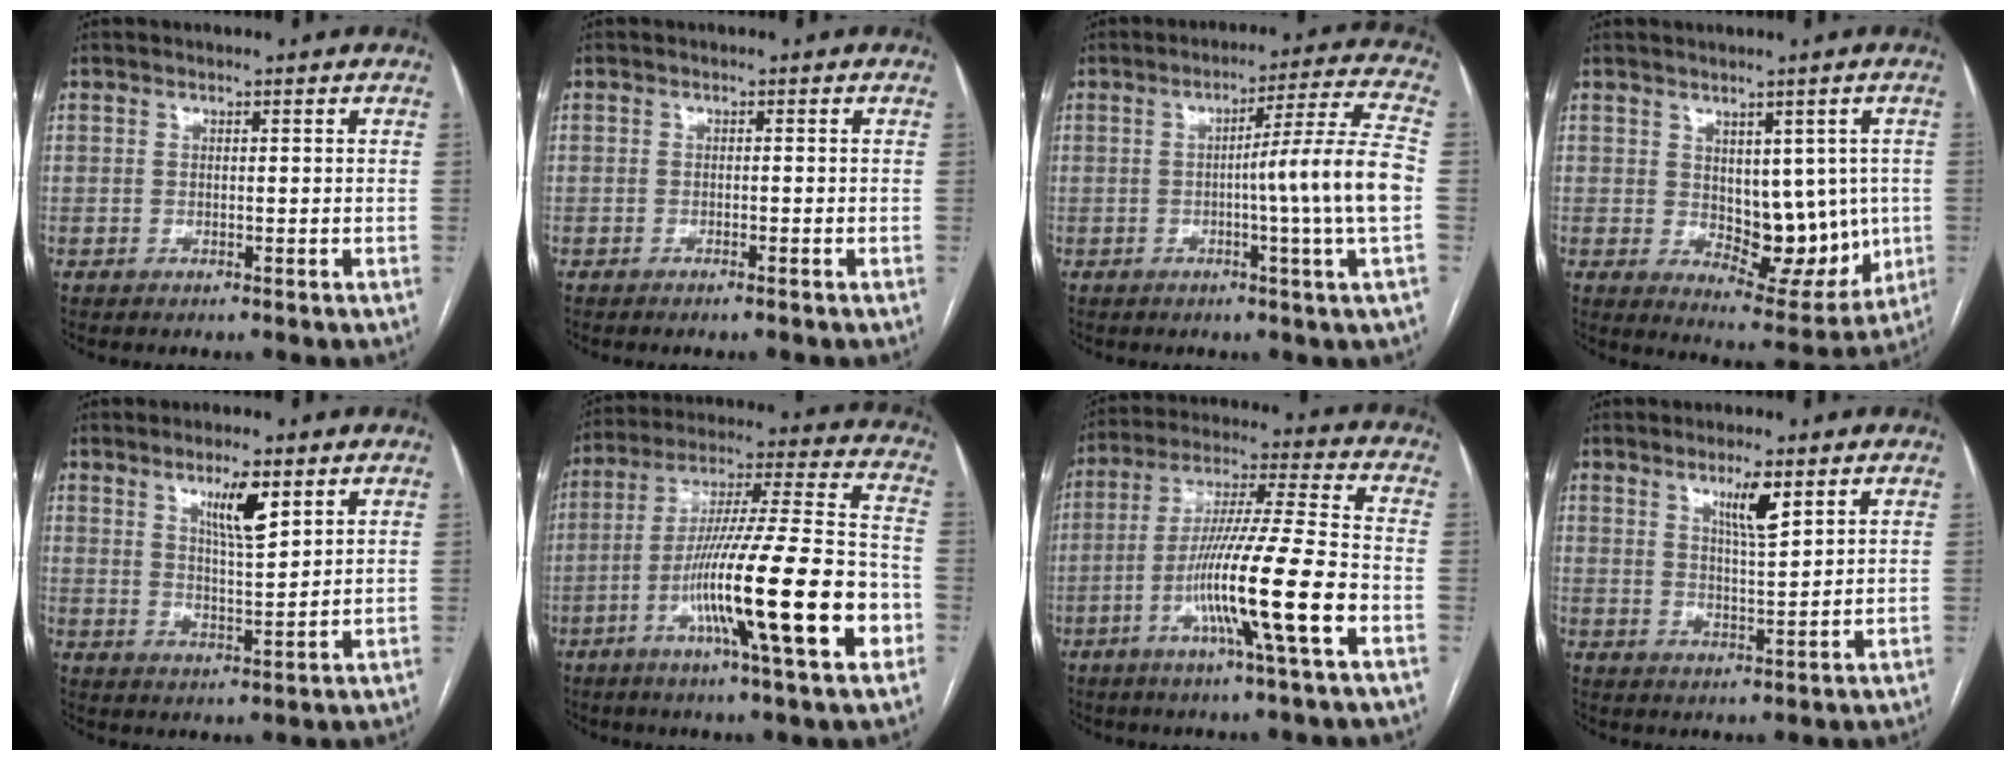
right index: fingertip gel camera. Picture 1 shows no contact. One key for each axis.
{"total": 0.8, "fx": -0.6, "fy": -0.1, "fz": 0.5, "tx": -0.010, "ty": -0.001, "tz": -0.010}
{"total": 12.3, "fx": -1.4, "fy": -2.0, "fz": 12.0, "tx": -0.176, "ty": 0.001, "tz": -0.023}
{"total": 10.8, "fx": 0.1, "fy": 6.1, "fz": 8.9, "tx": -0.104, "ty": -0.002, "tz": 0.029}
{"total": 6.5, "fx": 3.6, "fy": 1.1, "fz": 5.3, "tx": -0.093, "ty": -0.007, "tz": 0.064}
{"total": 22.1, "fx": -7.4, "fy": 0.8, "fz": 20.8, "tx": -0.342, "ty": -0.017, "tz": -0.124}
{"total": 15.7, "fx": -5.3, "fy": -1.0, "fz": 14.7, "tx": -0.275, "ty": -0.010, "tz": -0.097}
{"total": 5.2, "fx": 3.1, "fy": 0.6, "fz": 4.2, "tx": -0.073, "ty": -0.006, "tz": 0.054}